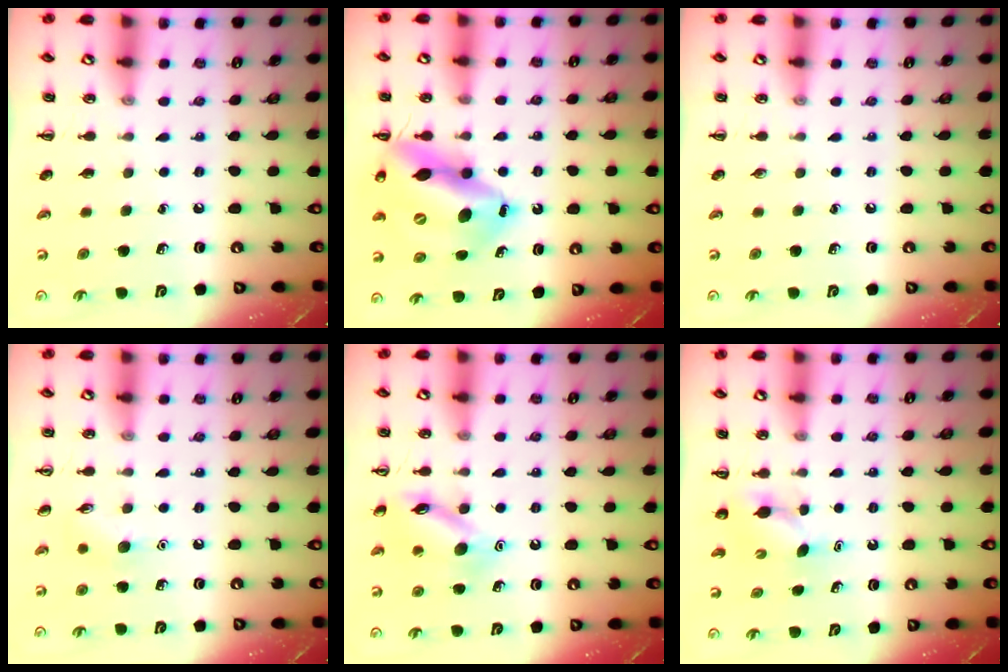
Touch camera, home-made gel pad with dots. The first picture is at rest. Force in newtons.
{"total": 17.5, "press": 16.7, "slide": 5.3}
{"total": 0.0}
{"total": 5.8, "press": 5.8, "slide": 0.8}
{"total": 12.7, "press": 12.6, "slide": 1.1}
{"total": 3.8, "press": 3.6, "slide": 1.0}